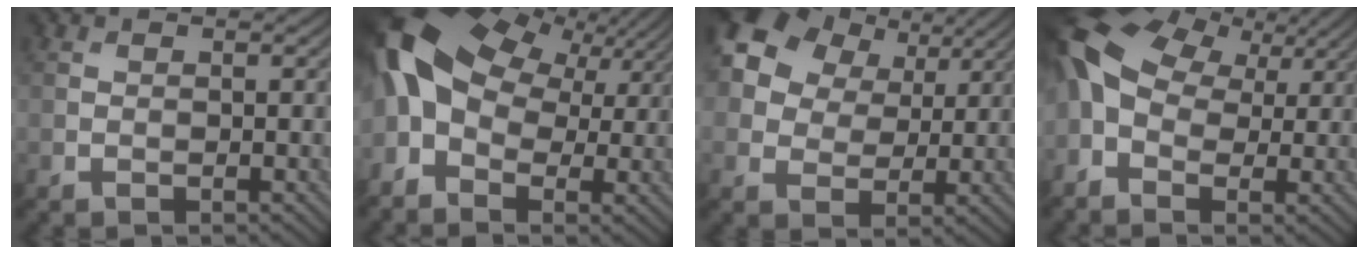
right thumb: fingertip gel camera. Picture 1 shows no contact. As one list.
[{"total": 14.8, "force": [3.1, 9.6, 10.9], "torque": [-0.254, 0.001, 0.053]}, {"total": 14.0, "force": [6.9, 9.6, 7.5], "torque": [-0.194, 0.058, 0.122]}, {"total": 13.0, "force": [2.5, 8.8, 9.1], "torque": [-0.229, 0.005, 0.049]}]